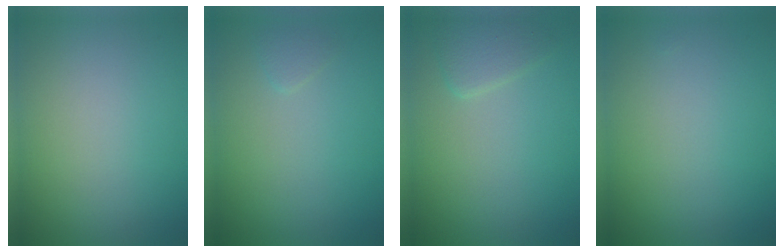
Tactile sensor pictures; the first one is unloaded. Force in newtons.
{"total": 0.6, "press": 0.6, "slide": 0.0}
{"total": 1.8, "press": 1.8, "slide": 0.1}
{"total": 0.0}